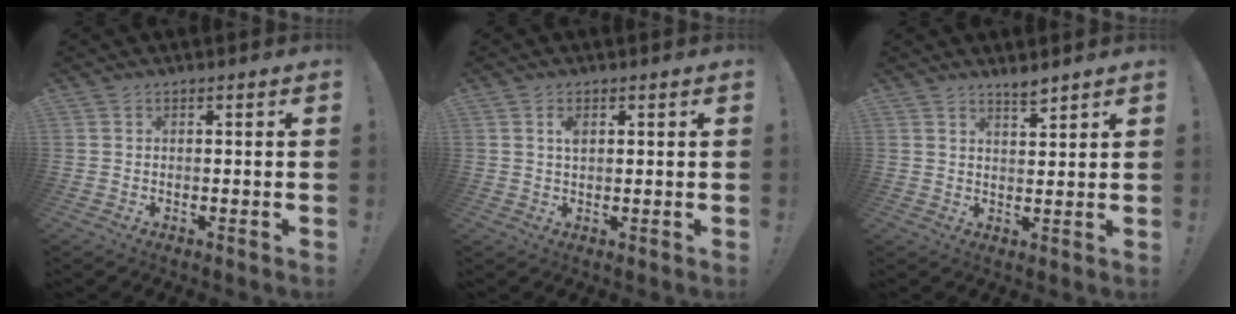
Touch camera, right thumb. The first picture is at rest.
{"total": 2.4, "force": [0.9, 1.2, 1.9], "torque": [-0.026, -0.004, 0.011]}
{"total": 3.4, "force": [3.0, 0.5, 1.5], "torque": [-0.014, -0.027, 0.049]}